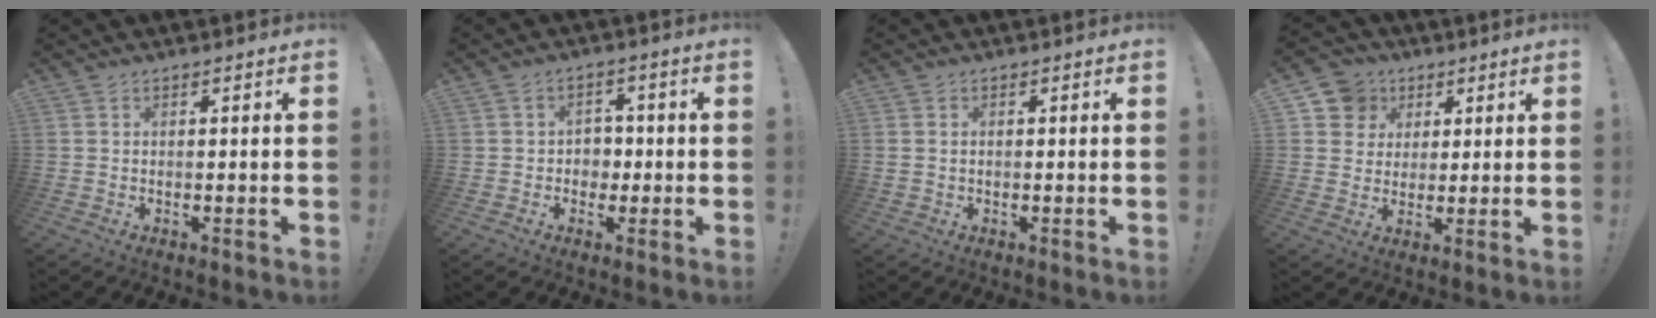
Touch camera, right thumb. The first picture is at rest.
{"total": 5.3, "force": [-0.3, 4.9, 2.1], "torque": [-0.031, 0.002, -0.005]}
{"total": 1.5, "force": [0.0, 1.3, 0.7], "torque": [-0.016, 0.005, 0.001]}
{"total": 9.1, "force": [3.5, 8.2, 1.9], "torque": [-0.027, -0.018, 0.071]}